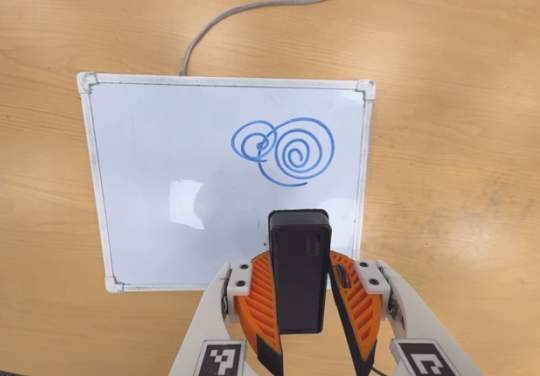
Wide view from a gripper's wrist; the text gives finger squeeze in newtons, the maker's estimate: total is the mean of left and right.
{"total": 5.8, "left": 5.4, "right": 6.1}